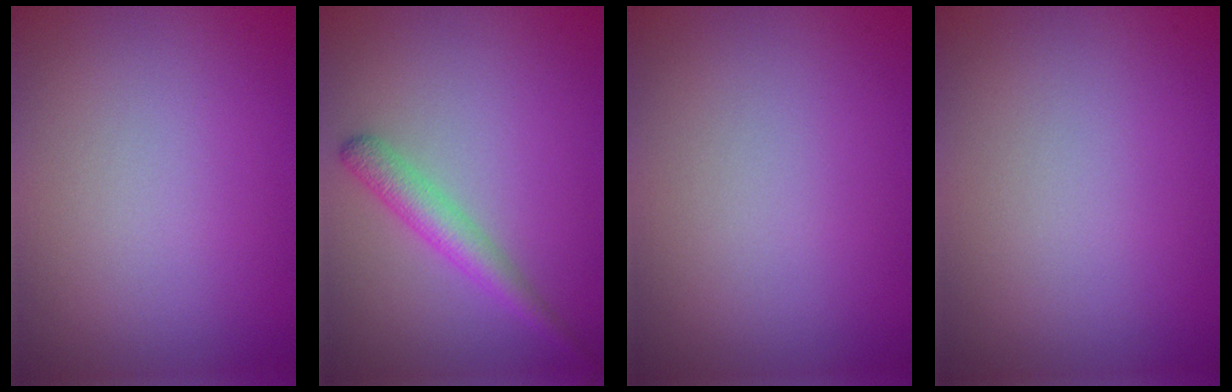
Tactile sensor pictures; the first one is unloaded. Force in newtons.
{"total": 2.7, "press": 2.7, "slide": 0.1}
{"total": 0.0}
{"total": 0.0}